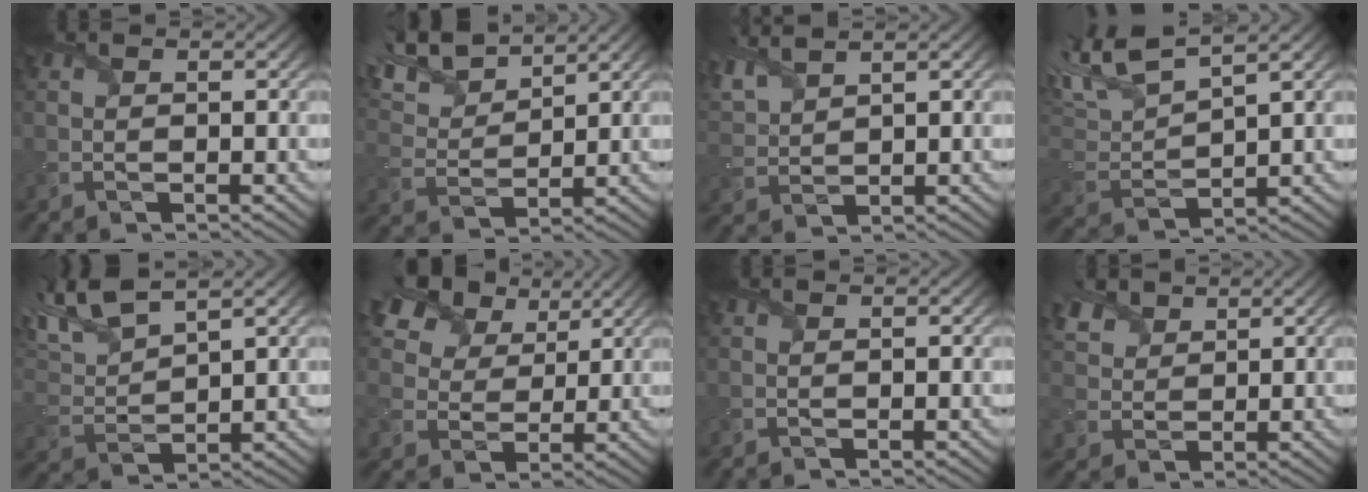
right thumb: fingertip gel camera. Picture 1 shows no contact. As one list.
[{"total": 9.5, "force": [7.4, 3.3, 4.9], "torque": [-0.137, 0.027, 0.138]}, {"total": 5.2, "force": [4.2, 1.6, 2.7], "torque": [-0.085, 0.016, 0.088]}, {"total": 10.6, "force": [7.3, 3.1, 7.1], "torque": [-0.187, 0.031, 0.139]}, {"total": 9.4, "force": [6.9, 2.7, 5.8], "torque": [-0.159, 0.027, 0.138]}, {"total": 13.9, "force": [8.1, 9.0, 6.9], "torque": [-0.177, 0.035, 0.136]}, {"total": 0.0}, {"total": 5.3, "force": [3.1, 3.9, 2.0], "torque": [-0.072, 0.008, 0.052]}]